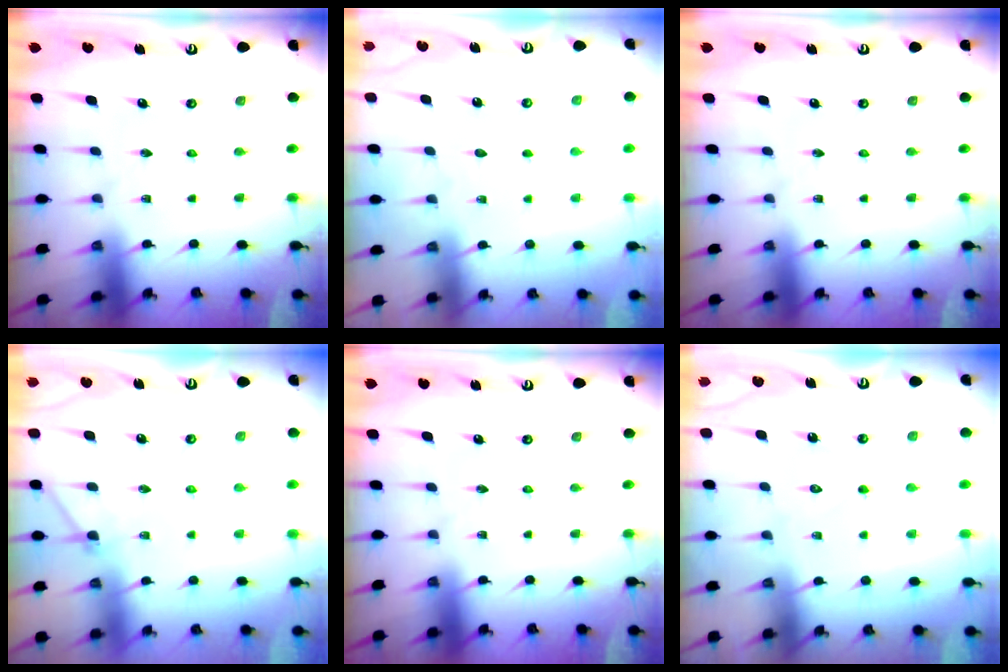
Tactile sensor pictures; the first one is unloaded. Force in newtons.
{"total": 2.7, "press": 2.6, "slide": 0.3}
{"total": 0.0}
{"total": 3.9, "press": 3.8, "slide": 0.6}
{"total": 0.0}
{"total": 5.1, "press": 5.0, "slide": 0.4}